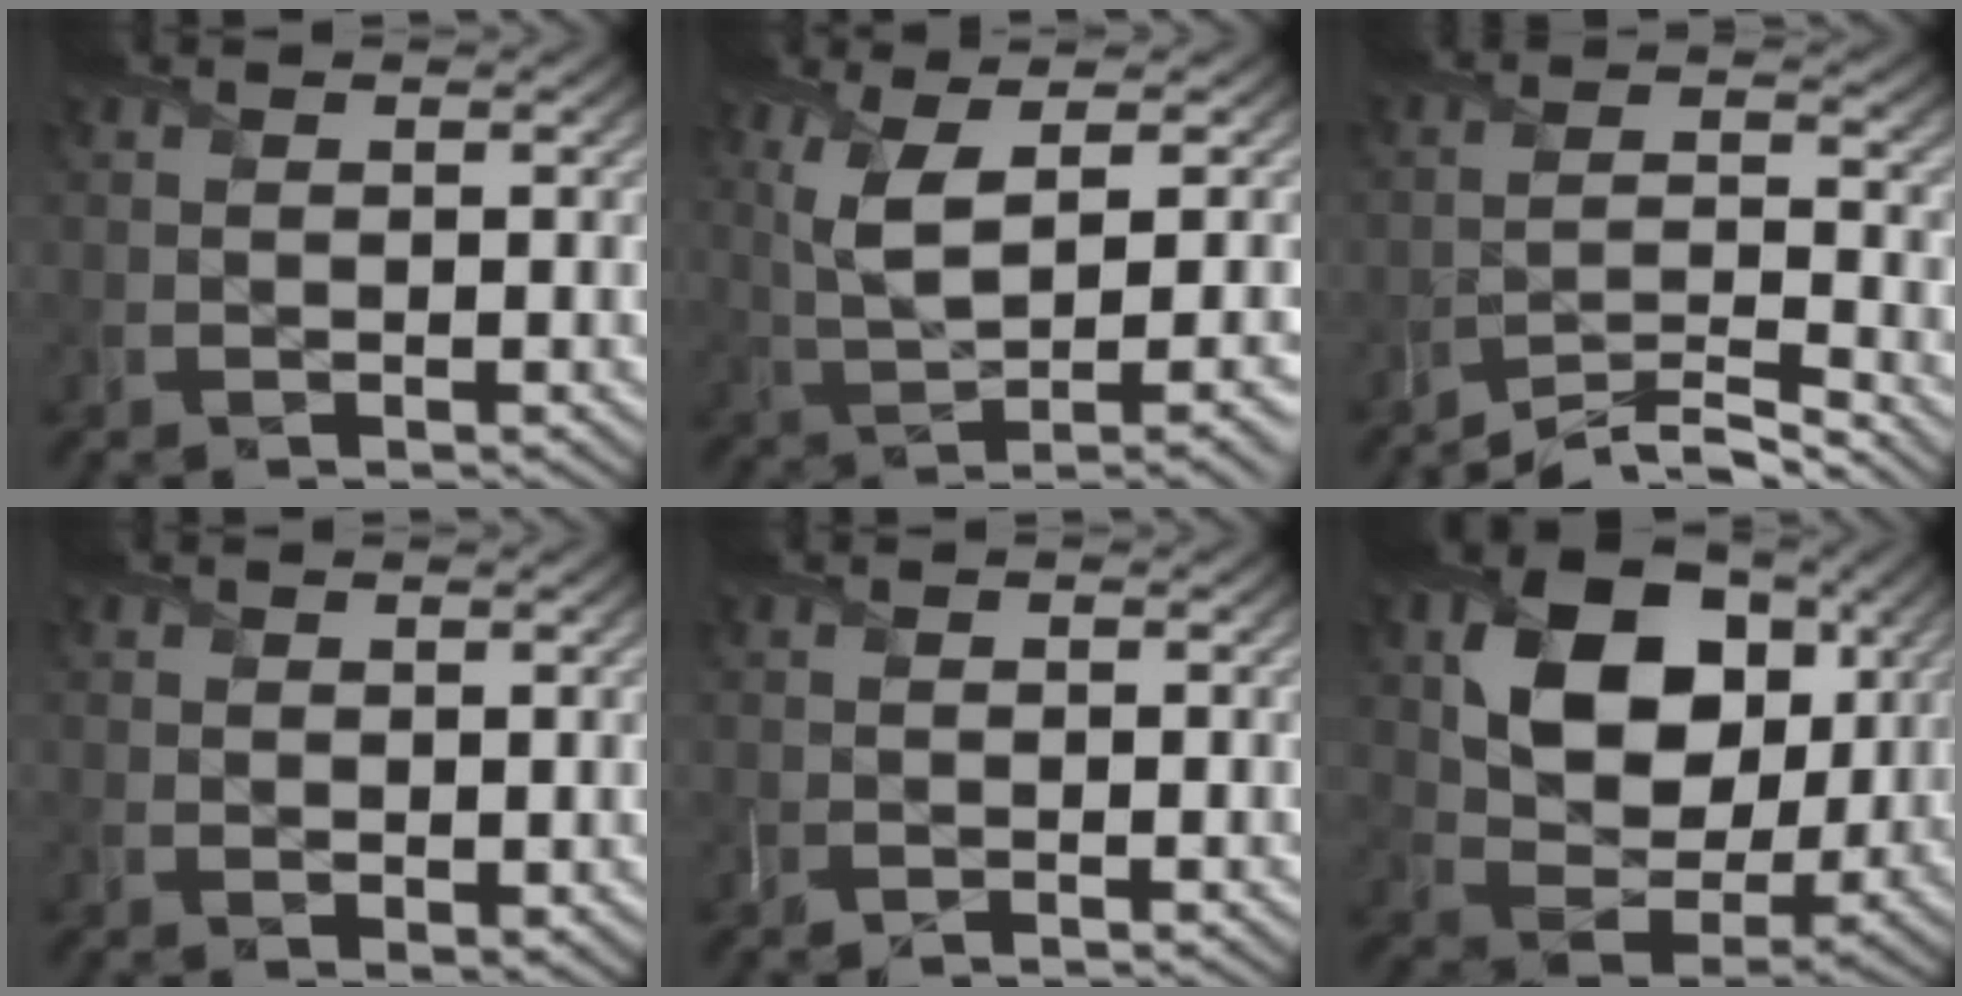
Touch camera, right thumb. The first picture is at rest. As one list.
[{"total": 8.7, "force": [1.7, 2.4, 8.2], "torque": [-0.147, 0.012, 0.037]}, {"total": 6.9, "force": [-5.9, 0.9, 3.4], "torque": [-0.054, 0.006, -0.111]}, {"total": 1.3, "force": [0.7, 0.8, 0.7], "torque": [-0.014, -0.005, 0.019]}, {"total": 0.0}, {"total": 13.1, "force": [4.3, 9.5, 8.0], "torque": [-0.153, -0.013, 0.076]}]